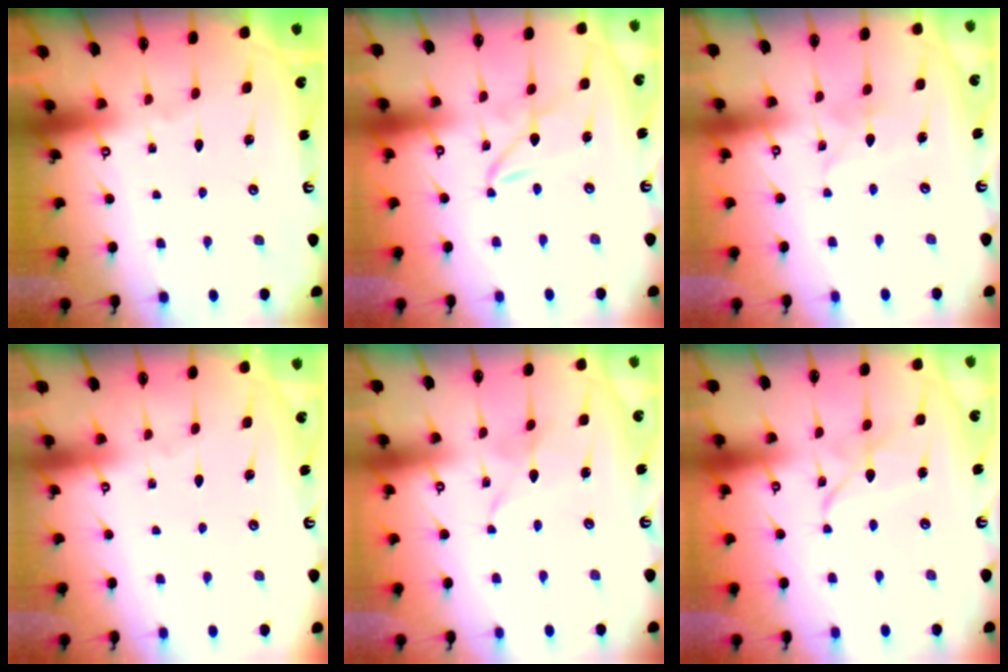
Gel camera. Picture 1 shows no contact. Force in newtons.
{"total": 2.9, "press": 2.9, "slide": 0.2}
{"total": 3.6, "press": 3.6, "slide": 0.3}
{"total": 0.0}
{"total": 1.7, "press": 1.6, "slide": 0.2}
{"total": 3.8, "press": 3.8, "slide": 0.3}